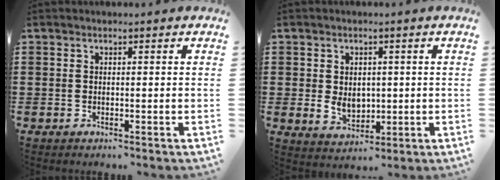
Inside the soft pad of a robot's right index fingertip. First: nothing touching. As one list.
[{"total": 4.1, "force": [0.2, 3.2, 2.5], "torque": [-0.048, 0.006, 0.001]}]